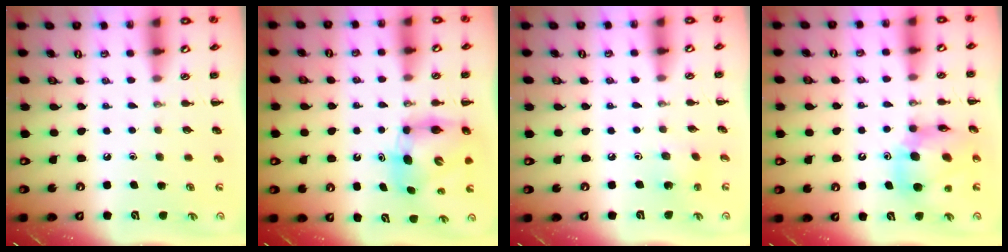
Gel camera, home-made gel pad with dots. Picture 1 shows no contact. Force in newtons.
{"total": 7.4, "press": 7.4, "slide": 0.8}
{"total": 1.6, "press": 1.5, "slide": 0.6}
{"total": 11.6, "press": 11.1, "slide": 3.3}